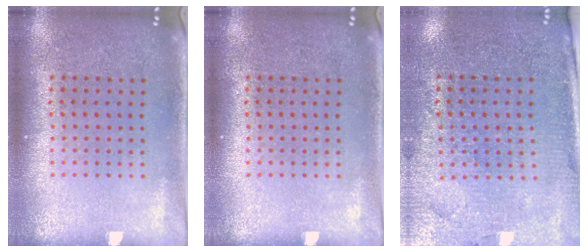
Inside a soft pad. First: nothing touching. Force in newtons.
{"total": 0.0}
{"total": 3.1, "press": 2.9, "slide": 1.1}